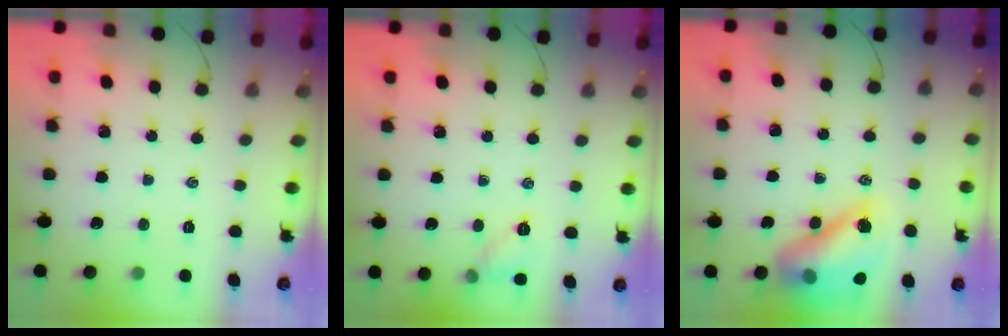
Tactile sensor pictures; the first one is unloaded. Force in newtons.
{"total": 5.9, "press": 5.8, "slide": 1.0}
{"total": 15.8, "press": 15.2, "slide": 4.3}